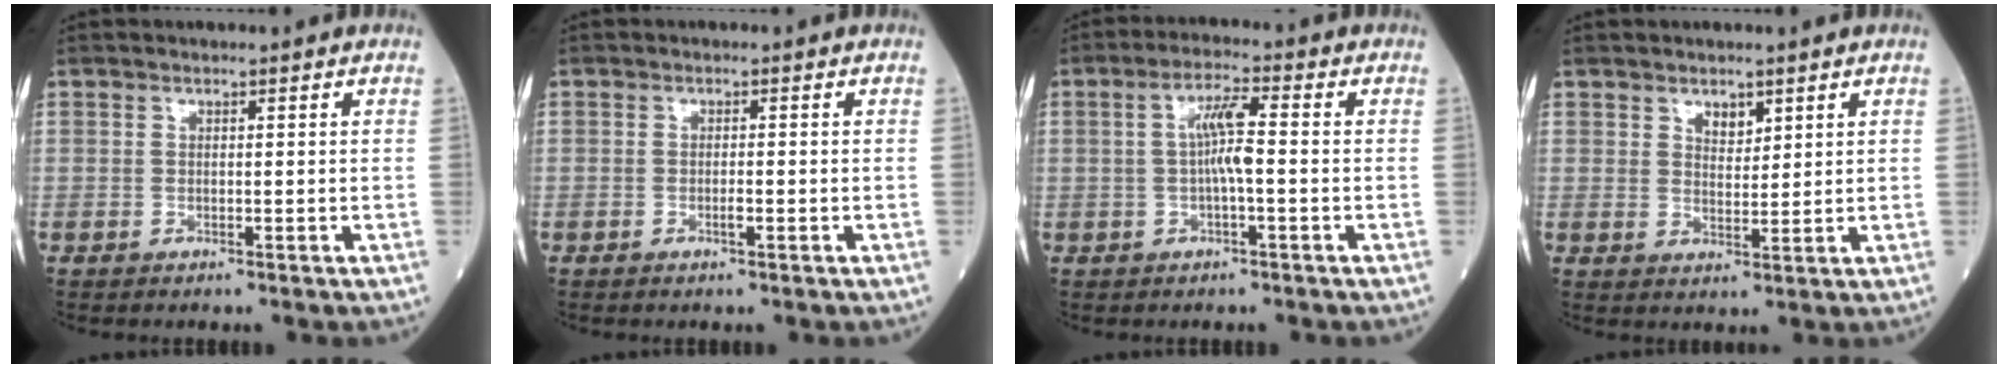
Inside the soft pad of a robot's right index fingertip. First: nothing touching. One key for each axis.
{"total": 1.2, "fx": -0.5, "fy": 0.1, "fz": 1.1, "tx": -0.021, "ty": 0.000, "tz": -0.010}
{"total": 5.3, "fx": -0.1, "fy": 0.5, "fz": 5.3, "tx": -0.100, "ty": 0.011, "tz": -0.004}
{"total": 2.6, "fx": 1.7, "fy": 1.4, "fz": 1.5, "tx": -0.023, "ty": -0.003, "tz": 0.033}